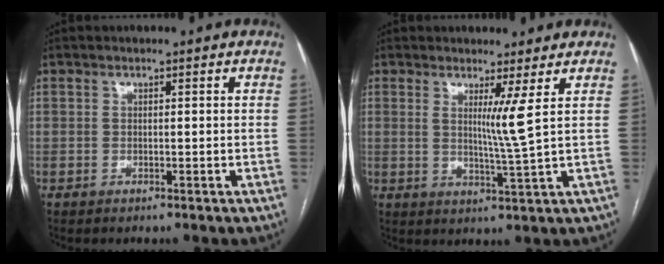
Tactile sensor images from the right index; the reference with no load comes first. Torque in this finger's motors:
{"motor_torque": [0.13, 0.28, 0.05, 0.02]}